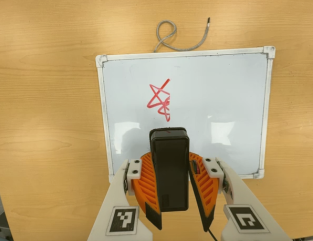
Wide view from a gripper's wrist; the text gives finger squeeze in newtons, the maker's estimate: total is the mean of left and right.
{"total": 11.3, "left": 10.1, "right": 12.5}